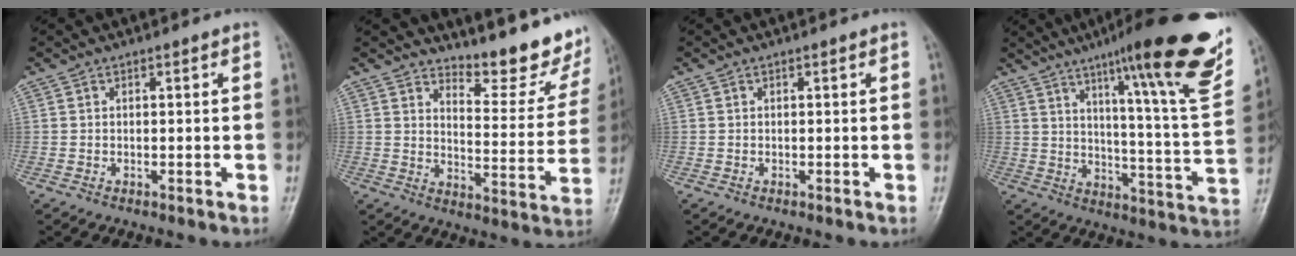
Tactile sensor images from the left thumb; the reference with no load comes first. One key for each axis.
{"total": 13.2, "fx": 11.8, "fy": 2.9, "fz": 5.0, "tx": -0.040, "ty": -0.117, "tz": 0.150}
{"total": 0.0}
{"total": 25.9, "fx": 15.9, "fy": 3.4, "fz": 20.2, "tx": -0.266, "ty": -0.061, "tz": 0.224}